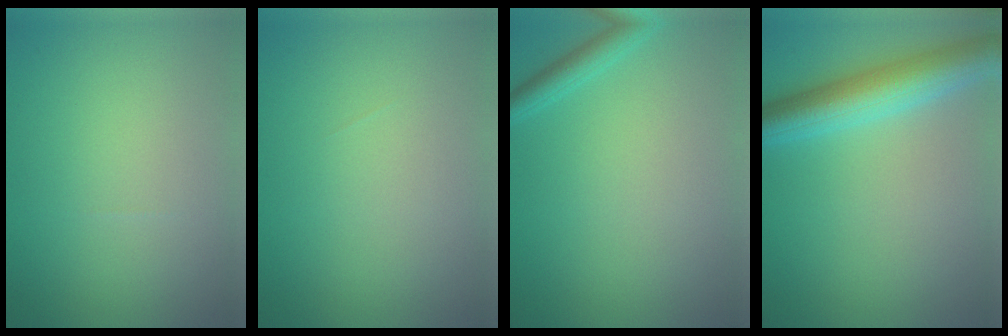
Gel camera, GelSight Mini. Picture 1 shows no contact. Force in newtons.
{"total": 0.0}
{"total": 1.8, "press": 1.8, "slide": 0.1}
{"total": 6.0, "press": 6.0, "slide": 0.3}